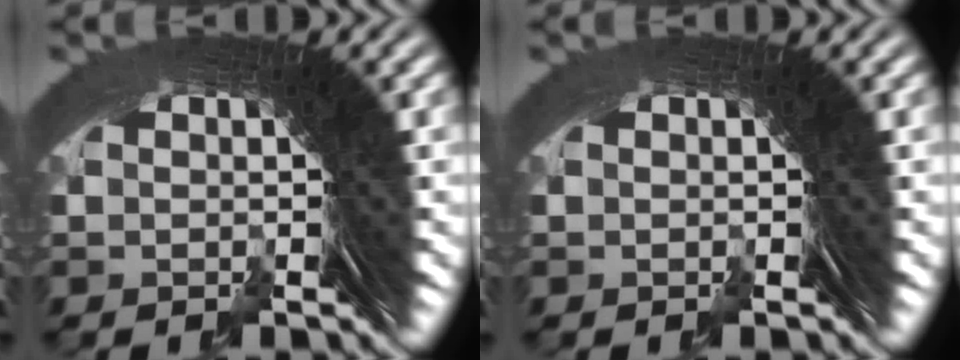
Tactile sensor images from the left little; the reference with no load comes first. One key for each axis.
{"total": 0.0}